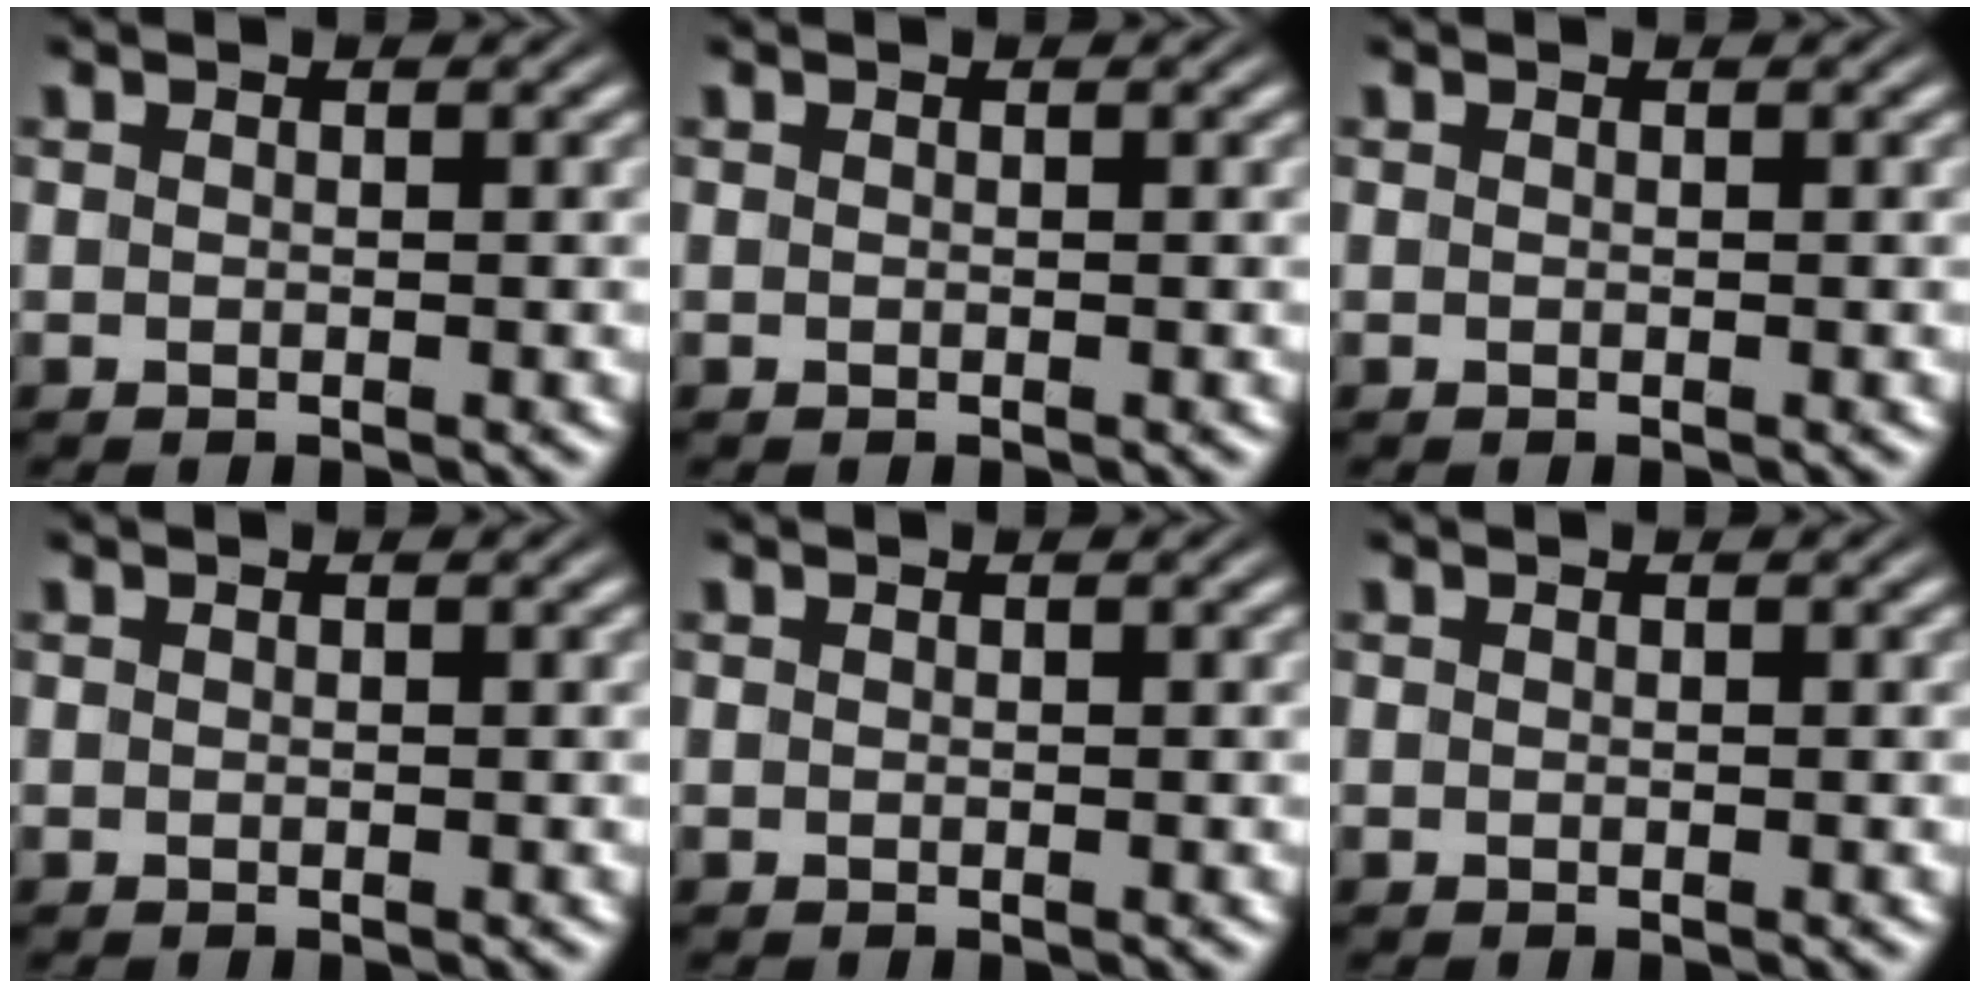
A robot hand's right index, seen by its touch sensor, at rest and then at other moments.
{"total": 0.0}
{"total": 0.0}
{"total": 0.0}
{"total": 0.0}
{"total": 0.0}